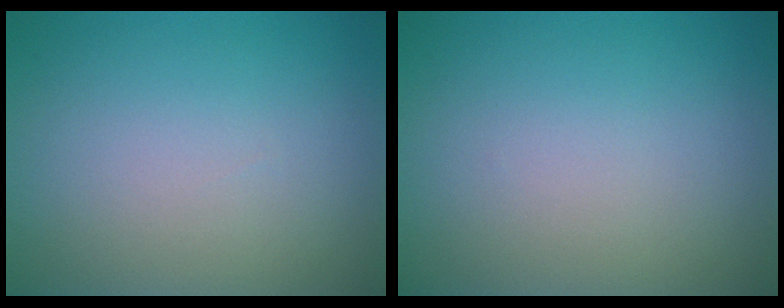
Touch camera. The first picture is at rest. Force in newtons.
{"total": 0.0}